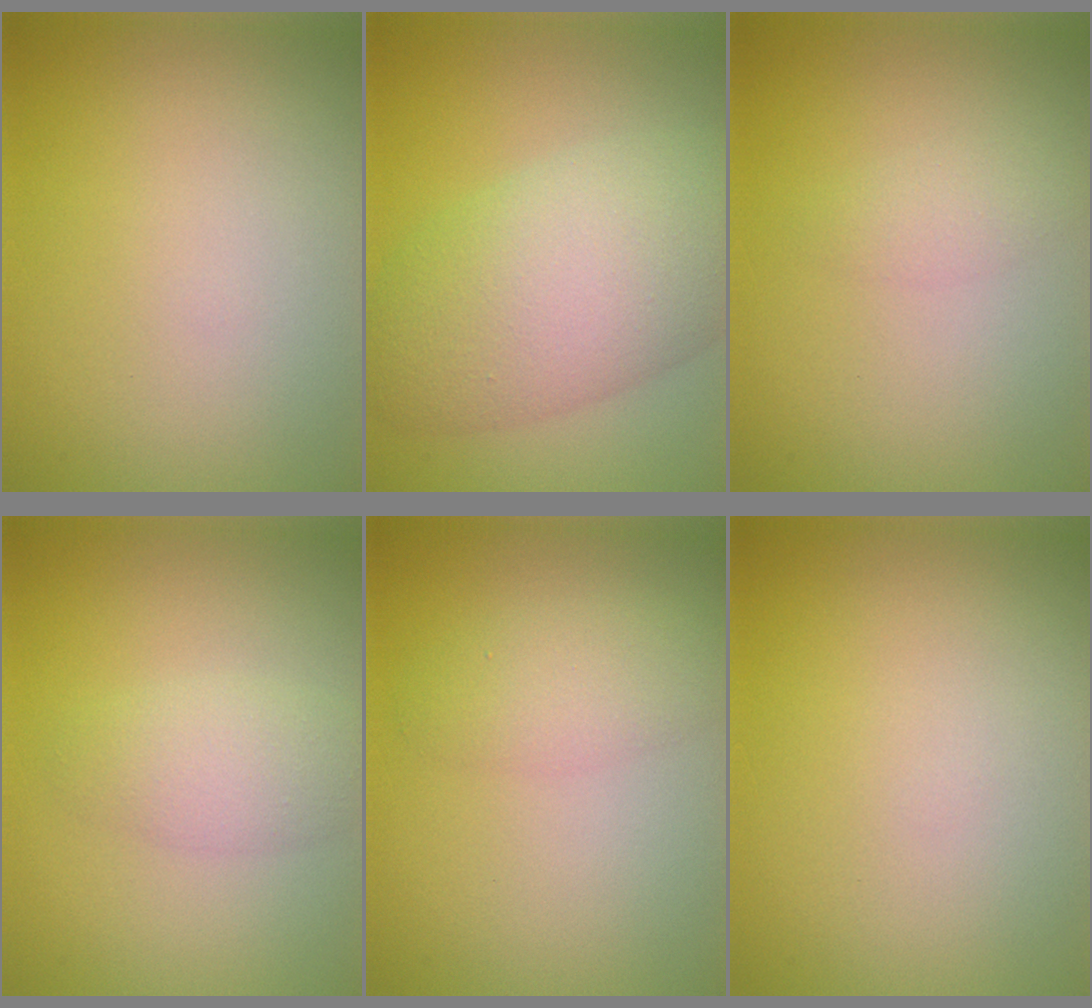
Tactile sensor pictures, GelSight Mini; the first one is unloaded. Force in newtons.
{"total": 8.8, "press": 8.8, "slide": 0.4}
{"total": 1.1, "press": 1.1, "slide": 0.1}
{"total": 2.5, "press": 2.5, "slide": 0.0}
{"total": 2.5, "press": 2.5, "slide": 0.0}
{"total": 0.0}